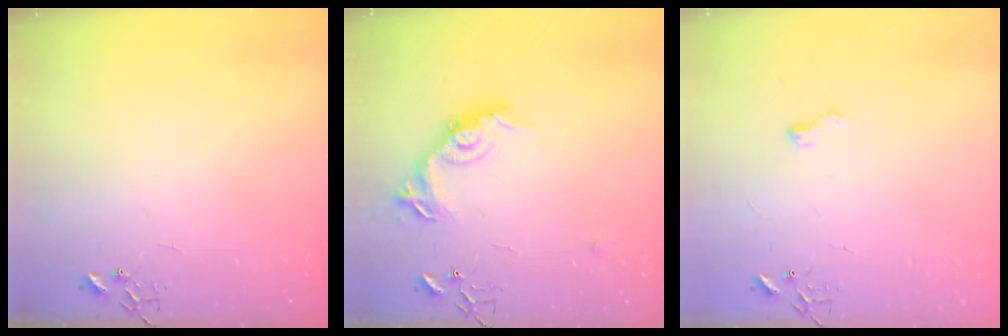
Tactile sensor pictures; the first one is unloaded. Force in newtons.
{"total": 15.0, "press": 15.0, "slide": 0.7}
{"total": 5.7, "press": 5.6, "slide": 0.7}